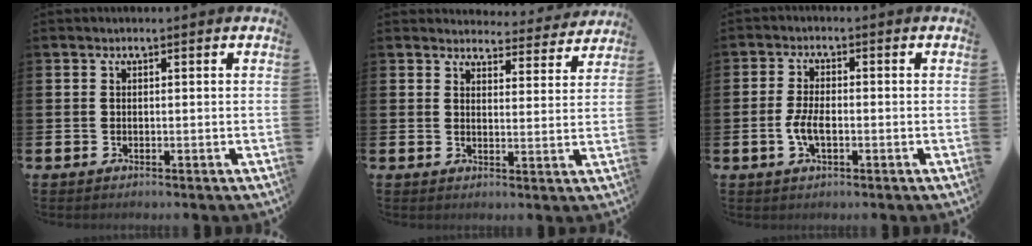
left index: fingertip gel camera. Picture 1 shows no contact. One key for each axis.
{"total": 4.0, "fx": 3.9, "fy": 0.9, "fz": 0.0, "tx": 0.001, "ty": -0.034, "tz": 0.066}
{"total": 3.8, "fx": -0.8, "fy": 1.7, "fz": 3.3, "tx": -0.061, "ty": 0.001, "tz": -0.018}